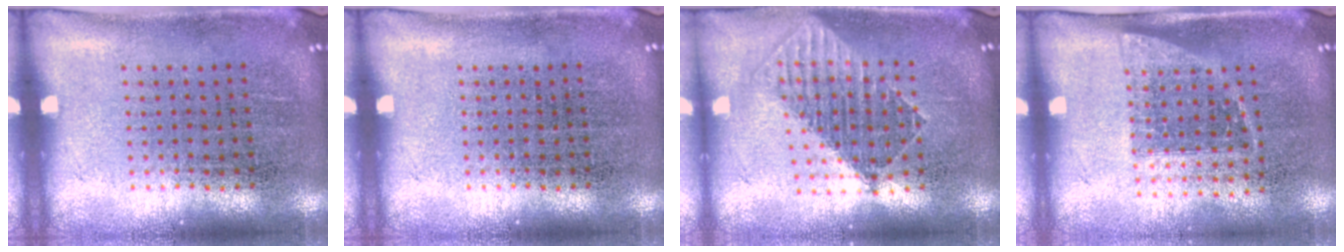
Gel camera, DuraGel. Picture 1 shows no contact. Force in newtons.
{"total": 0.0}
{"total": 1.7, "press": 1.5, "slide": 0.9}
{"total": 1.2, "press": 0.9, "slide": 0.7}